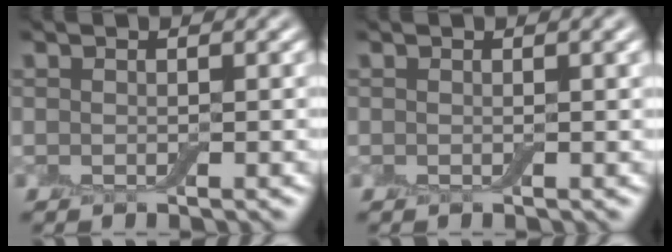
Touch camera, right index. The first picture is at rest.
{"total": 0.6, "force": [0.1, 0.0, 0.6], "torque": [-0.008, 0.002, 0.004]}